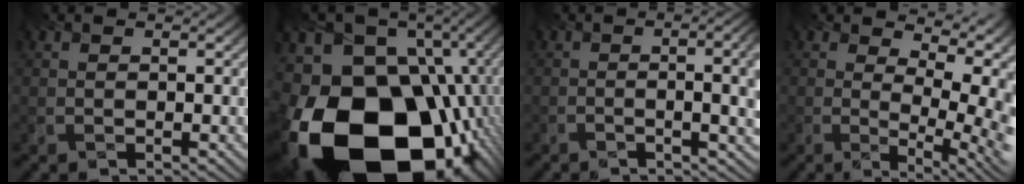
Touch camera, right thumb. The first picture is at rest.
{"total": 24.2, "force": [-9.9, 16.1, 15.1], "torque": [-0.348, -0.078, -0.138]}
{"total": 8.2, "force": [-0.3, 2.7, 7.7], "torque": [-0.076, 0.026, -0.027]}
{"total": 10.1, "force": [3.6, 3.9, 8.6], "torque": [-0.127, 0.009, 0.057]}